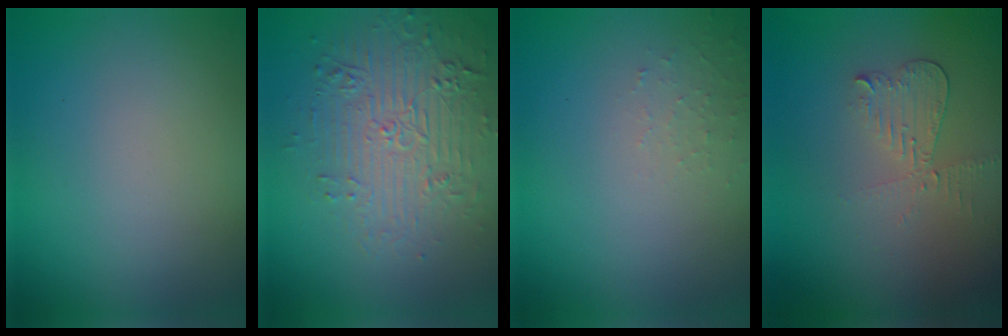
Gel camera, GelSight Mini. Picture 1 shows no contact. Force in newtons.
{"total": 4.2, "press": 3.8, "slide": 1.8}
{"total": 1.1, "press": 1.0, "slide": 0.2}
{"total": 2.1, "press": 2.1, "slide": 0.4}